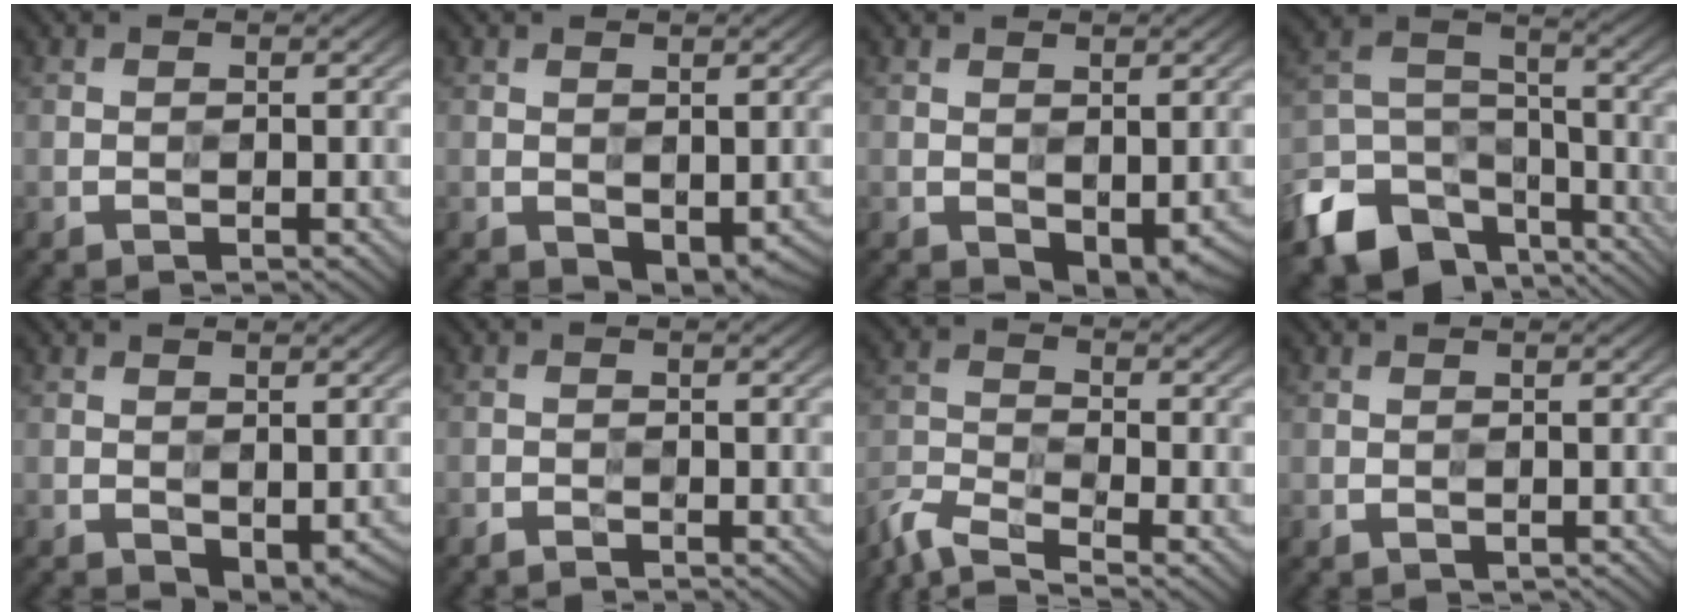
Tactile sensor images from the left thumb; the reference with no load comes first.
{"total": 3.2, "force": [-1.0, 1.8, 2.4], "torque": [-0.038, -0.013, -0.010]}
{"total": 4.1, "force": [-1.6, 2.2, 3.1], "torque": [-0.049, -0.015, -0.017]}
{"total": 13.6, "force": [-9.2, 7.8, 6.2], "torque": [-0.164, -0.023, -0.170]}
{"total": 3.7, "force": [-1.7, 1.9, 2.7], "torque": [-0.041, -0.015, -0.019]}
{"total": 1.1, "force": [-1.0, 0.2, 0.0], "torque": [0.000, -0.003, -0.022]}
{"total": 7.5, "force": [-6.3, 1.8, 3.7], "torque": [-0.089, -0.021, -0.132]}
{"total": 0.0}